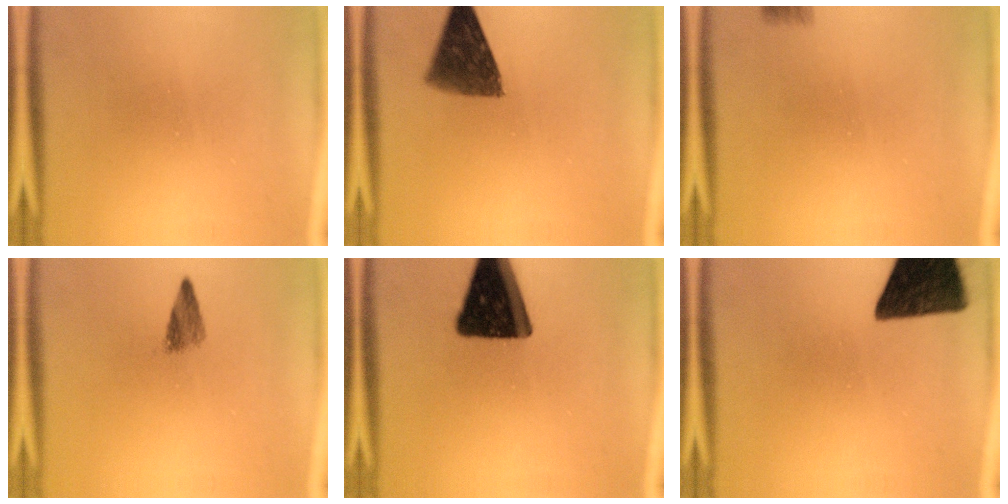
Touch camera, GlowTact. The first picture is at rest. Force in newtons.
{"total": 9.6}
{"total": 2.1}
{"total": 2.4}
{"total": 17.7}
{"total": 15.1}